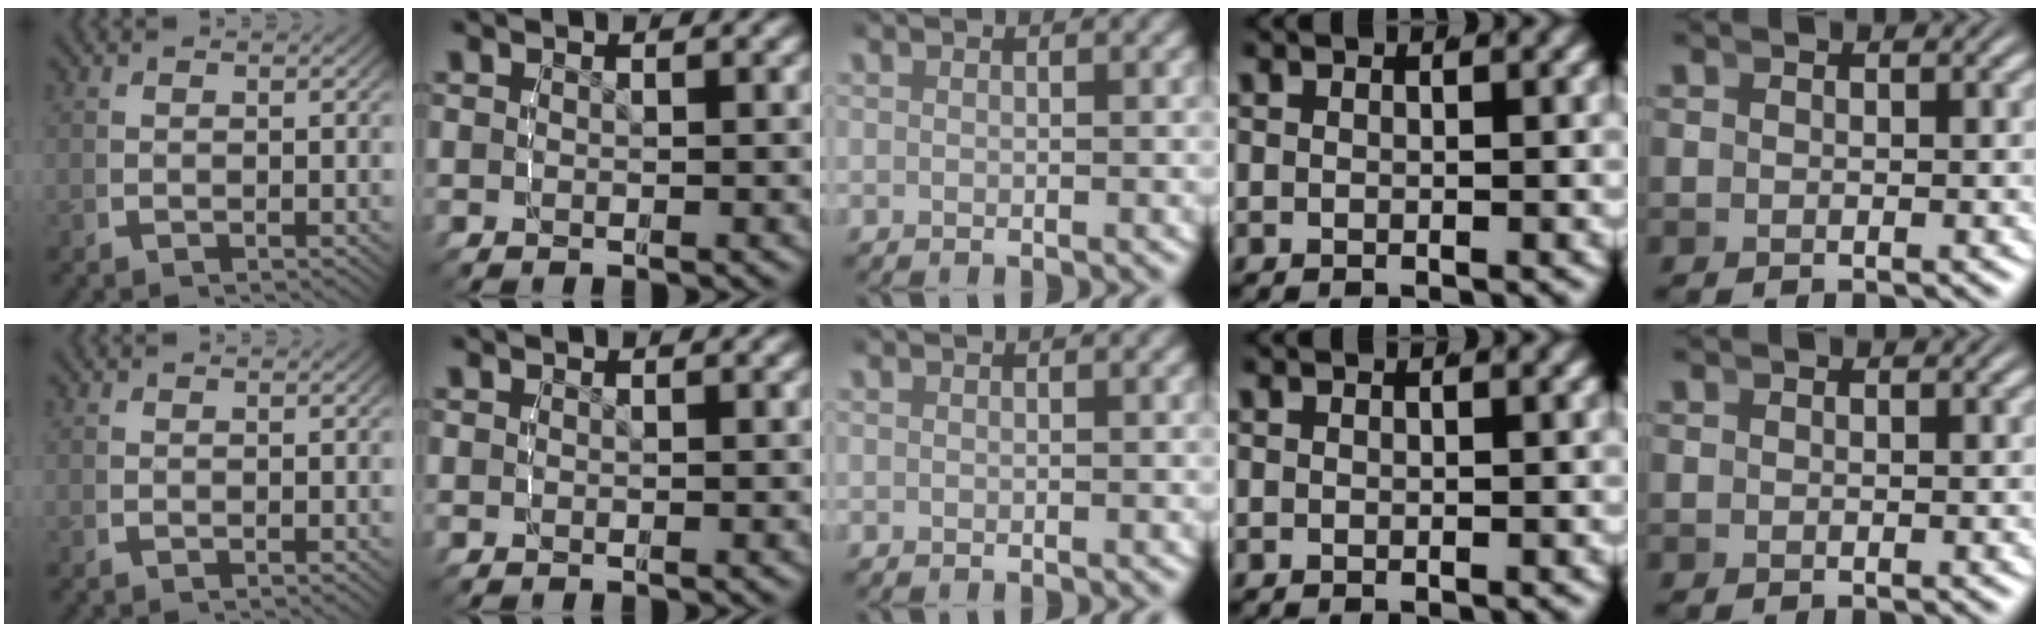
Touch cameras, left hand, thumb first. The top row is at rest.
{}